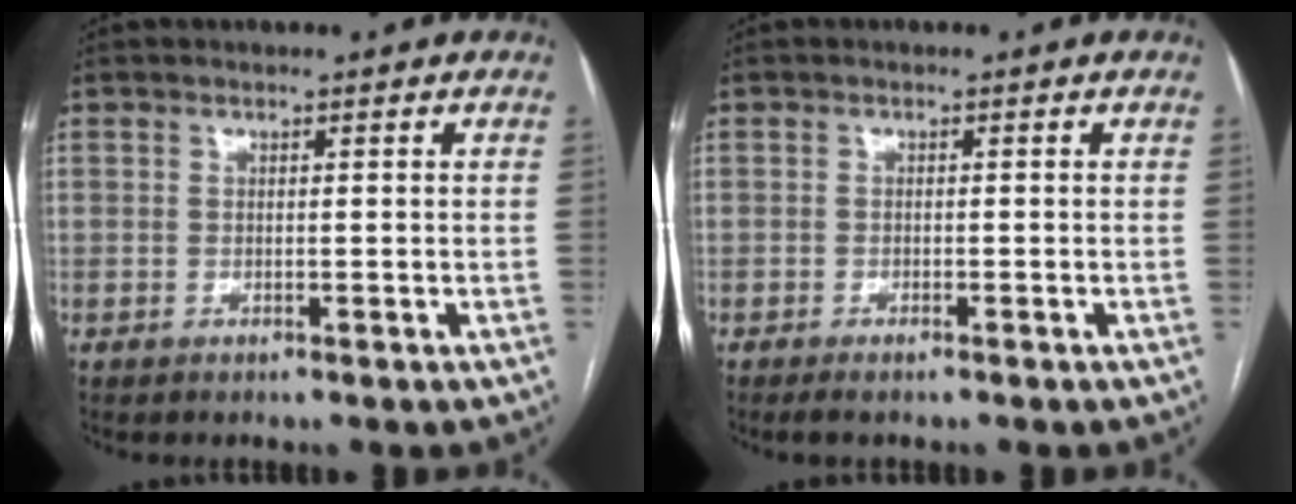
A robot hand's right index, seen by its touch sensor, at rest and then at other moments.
{"total": 1.5, "force": [-1.2, 0.2, 0.9], "torque": [-0.016, -0.003, -0.018]}